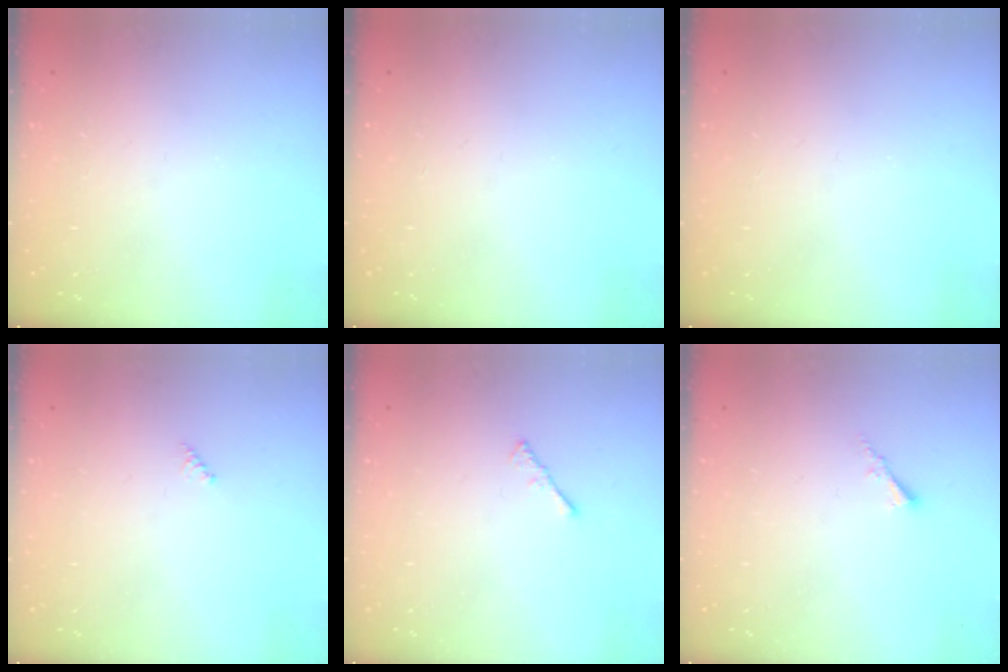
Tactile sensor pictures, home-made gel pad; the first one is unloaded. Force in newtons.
{"total": 0.0}
{"total": 0.0}
{"total": 2.0, "press": 2.0, "slide": 0.2}
{"total": 1.5, "press": 1.4, "slide": 0.4}
{"total": 1.7, "press": 1.6, "slide": 0.4}